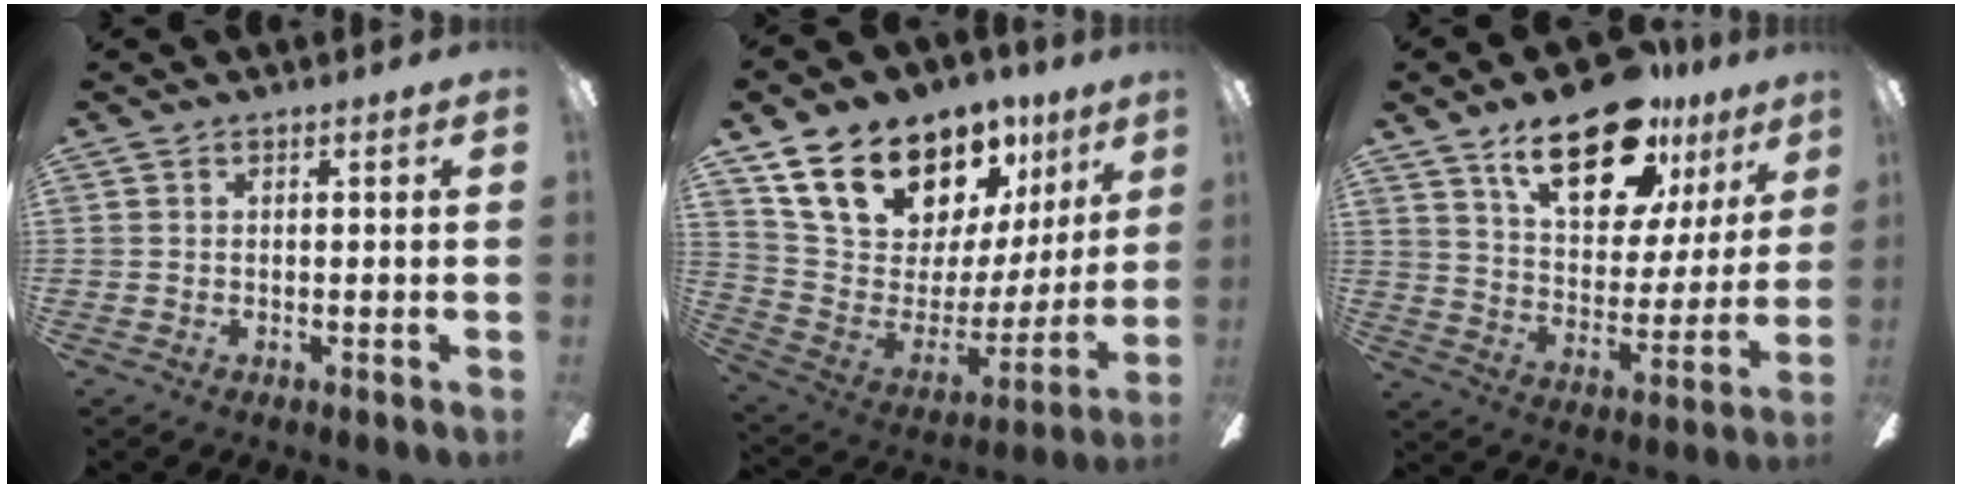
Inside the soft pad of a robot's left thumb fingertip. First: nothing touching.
{"total": 21.1, "force": [15.3, 10.9, 9.5], "torque": [-0.157, -0.100, 0.291]}
{"total": 21.5, "force": [14.2, 9.6, 13.0], "torque": [-0.205, -0.073, 0.242]}